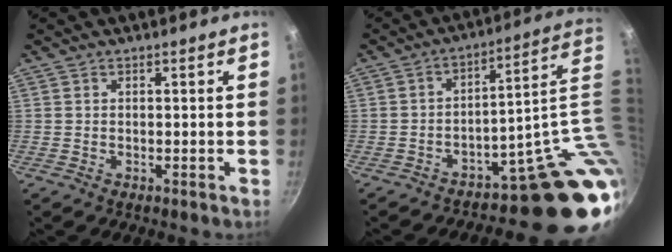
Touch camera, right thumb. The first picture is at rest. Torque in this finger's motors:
{"motor_torque": [4.87, 0.14, 1.58, -1.18, 0.10]}